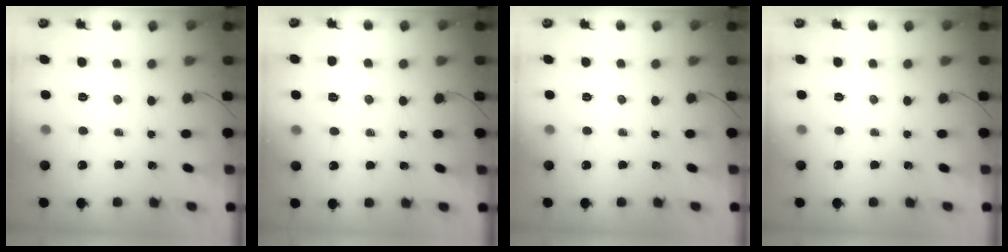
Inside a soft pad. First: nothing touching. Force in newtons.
{"total": 2.7, "press": 2.3, "slide": 1.5}
{"total": 0.0}
{"total": 0.0}